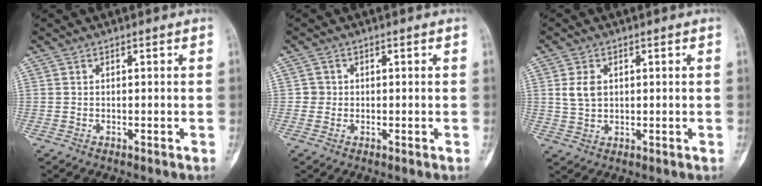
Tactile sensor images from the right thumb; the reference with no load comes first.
{"total": 1.6, "force": [-0.1, 1.6, 0.1], "torque": [0.009, 0.006, -0.004]}
{"total": 4.0, "force": [0.9, 2.9, 2.7], "torque": [-0.044, -0.001, 0.024]}